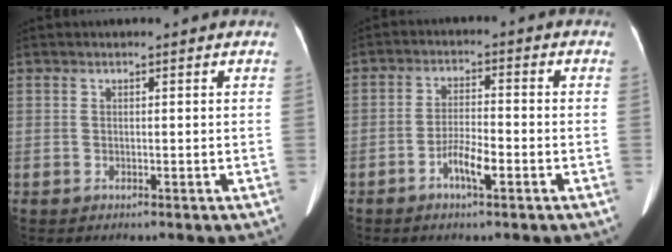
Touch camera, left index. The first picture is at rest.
{"total": 4.8, "force": [-2.4, 0.9, 4.0], "torque": [-0.078, 0.004, -0.046]}